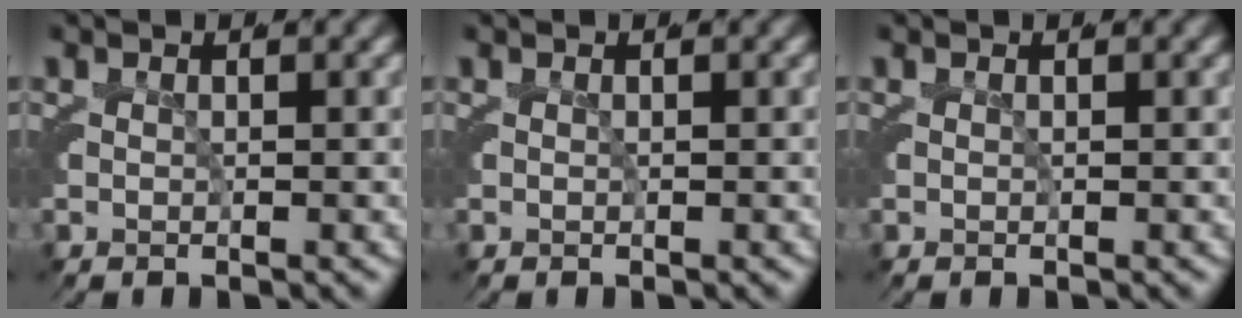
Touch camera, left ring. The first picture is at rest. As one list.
[{"total": 0.0}, {"total": 0.0}]